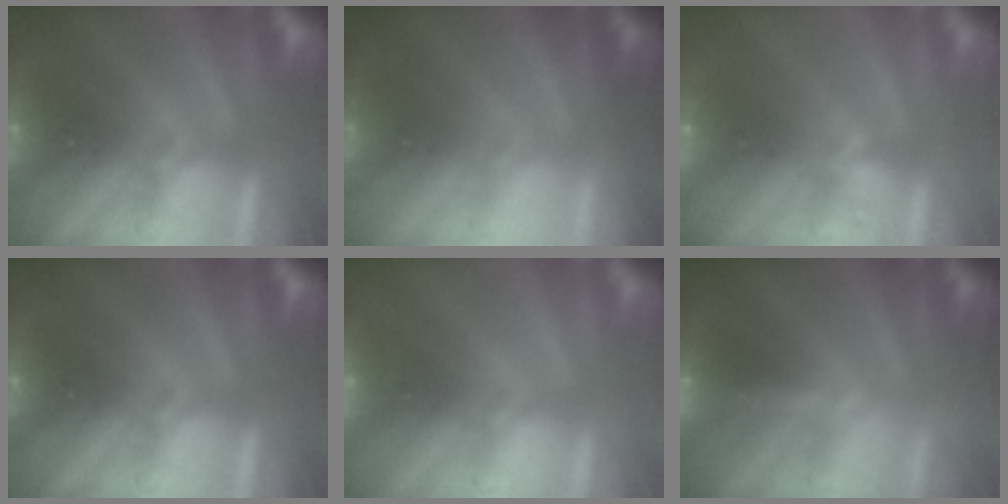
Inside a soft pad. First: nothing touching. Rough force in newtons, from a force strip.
{"total": 2.2}
{"total": 2.2}
{"total": 0.0}
{"total": 1.9}
{"total": 3.2}